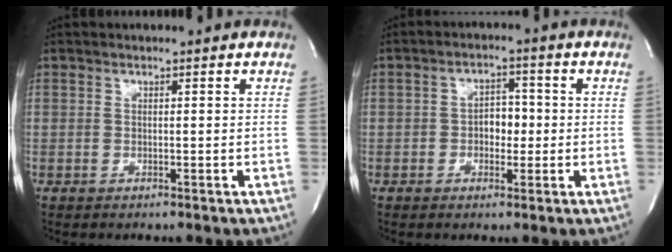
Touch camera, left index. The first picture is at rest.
{"total": 4.1, "force": [-0.5, 2.6, 3.2], "torque": [-0.046, 0.012, -0.010]}